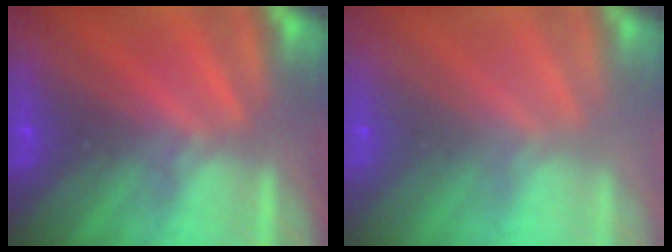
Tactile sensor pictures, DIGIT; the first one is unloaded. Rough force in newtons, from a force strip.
{"total": 8.8}